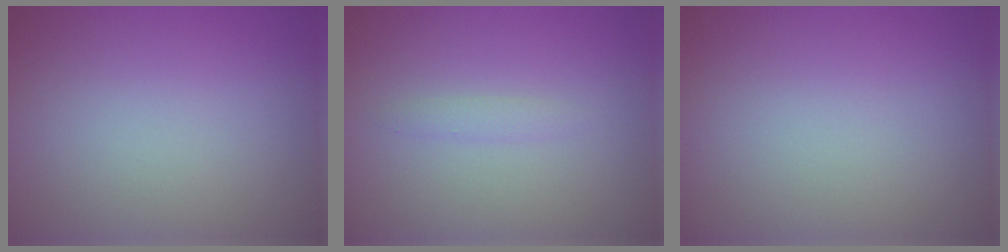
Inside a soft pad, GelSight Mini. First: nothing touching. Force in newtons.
{"total": 0.8, "press": 0.8, "slide": 0.0}
{"total": 0.0}